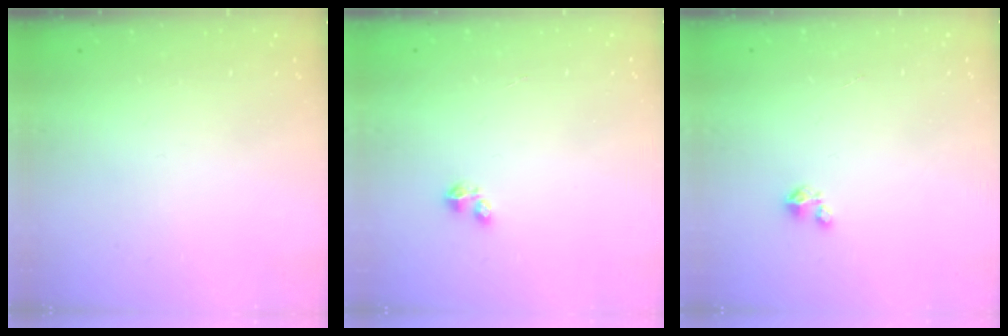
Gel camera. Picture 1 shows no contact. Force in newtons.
{"total": 2.4, "press": 2.4, "slide": 0.3}
{"total": 2.1, "press": 2.1, "slide": 0.2}